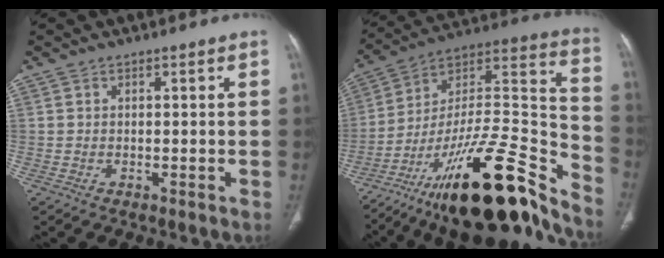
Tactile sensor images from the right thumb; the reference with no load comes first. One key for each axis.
{"total": 30.7, "fx": -21.3, "fy": 7.7, "fz": 20.8, "tx": -0.270, "ty": 0.099, "tz": -0.352}